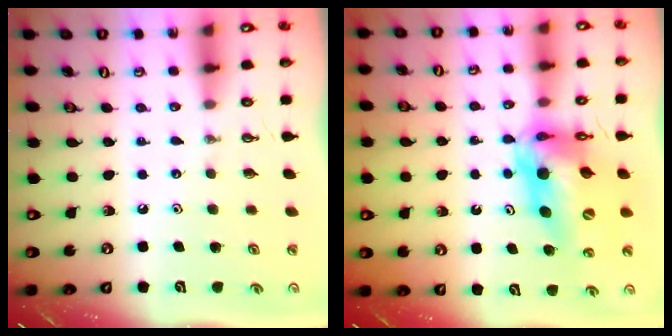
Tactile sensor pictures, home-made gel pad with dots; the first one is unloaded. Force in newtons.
{"total": 15.7, "press": 15.7, "slide": 1.6}